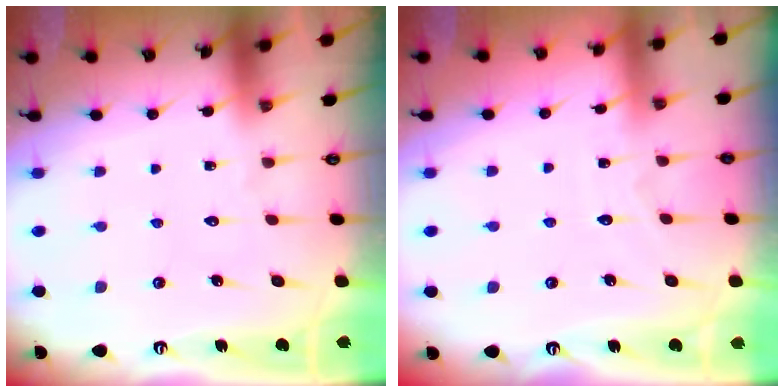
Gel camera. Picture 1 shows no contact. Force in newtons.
{"total": 2.7, "press": 2.7, "slide": 0.4}